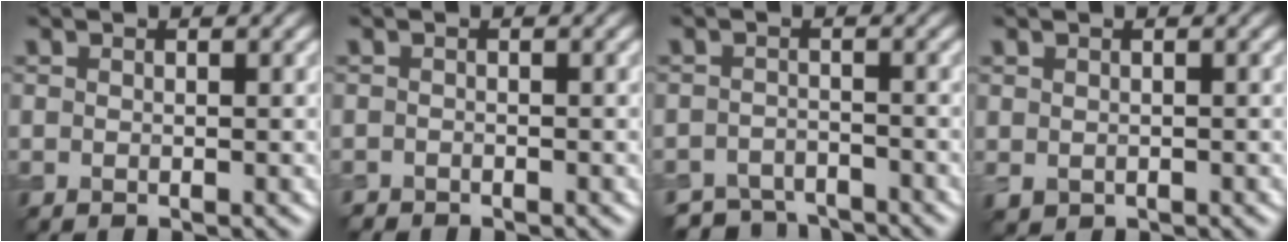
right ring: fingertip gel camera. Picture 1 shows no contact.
{"total": 0.8, "force": [-0.8, 0.1, -0.1], "torque": [0.004, -0.004, -0.017]}
{"total": 4.1, "force": [-3.9, 1.1, 0.5], "torque": [-0.005, -0.007, -0.069]}
{"total": 0.7, "force": [0.0, 0.6, 0.3], "torque": [-0.005, -0.004, 0.002]}